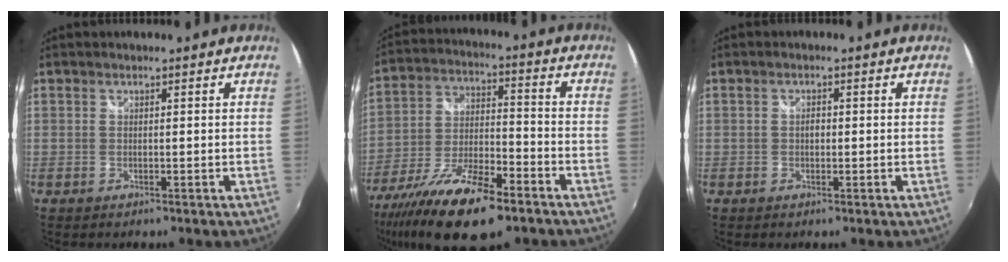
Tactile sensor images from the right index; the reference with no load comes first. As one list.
[{"total": 20.8, "force": [-13.9, 6.5, 14.0], "torque": [-0.278, -0.050, -0.243]}, {"total": 1.2, "force": [-0.1, 0.8, 0.9], "torque": [-0.016, 0.004, -0.003]}]